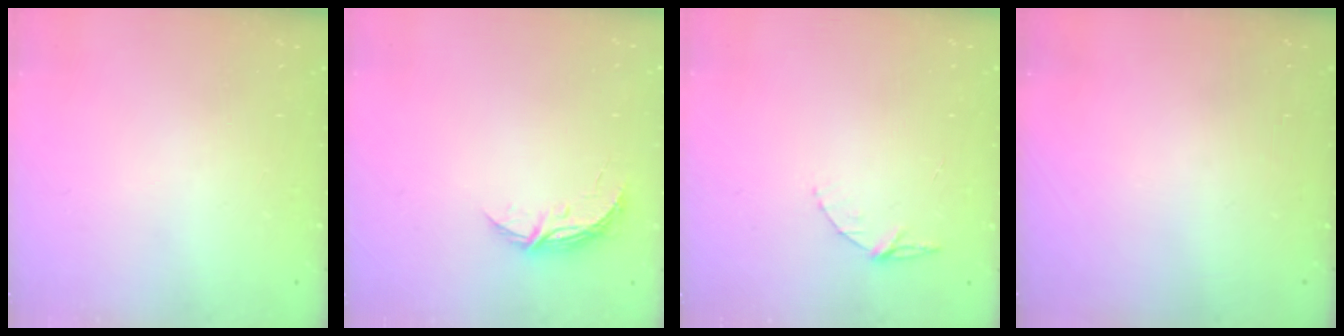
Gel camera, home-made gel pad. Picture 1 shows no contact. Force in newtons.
{"total": 4.6, "press": 4.6, "slide": 0.4}
{"total": 5.2, "press": 5.1, "slide": 0.5}
{"total": 0.0}